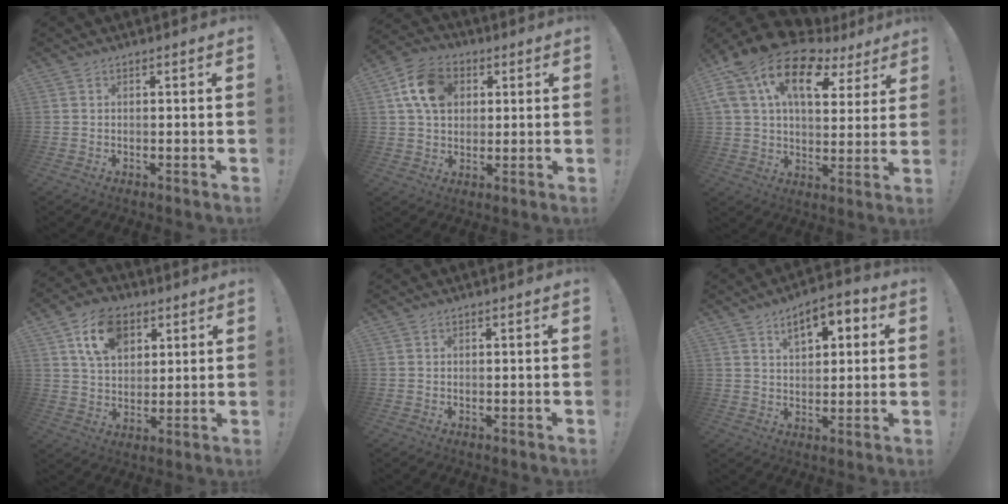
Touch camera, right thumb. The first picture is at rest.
{"total": 12.8, "force": [3.9, 9.6, 7.5], "torque": [-0.116, 0.006, 0.081]}
{"total": 17.1, "force": [9.0, 8.7, 11.6], "torque": [-0.208, -0.048, 0.156]}
{"total": 13.2, "force": [6.3, 9.2, 7.1], "torque": [-0.111, -0.014, 0.120]}
{"total": 0.0}
{"total": 8.9, "force": [4.0, 4.6, 6.4], "torque": [-0.083, -0.013, 0.065]}